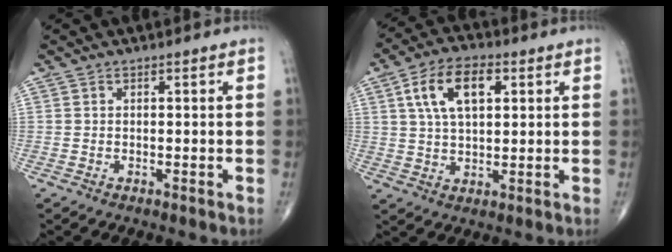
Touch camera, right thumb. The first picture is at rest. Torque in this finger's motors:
{"motor_torque": [-0.08, 2.01, 0.96, 0.21, 0.06]}